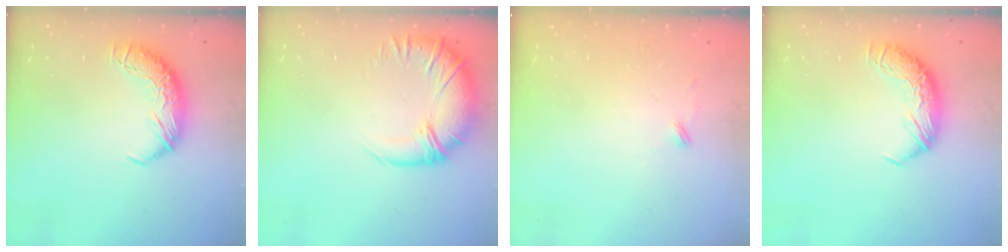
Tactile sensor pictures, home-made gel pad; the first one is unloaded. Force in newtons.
{"total": 2.9, "press": 0.7, "slide": 2.8}
{"total": 8.7, "press": 8.7, "slide": 0.5}
{"total": 0.0}